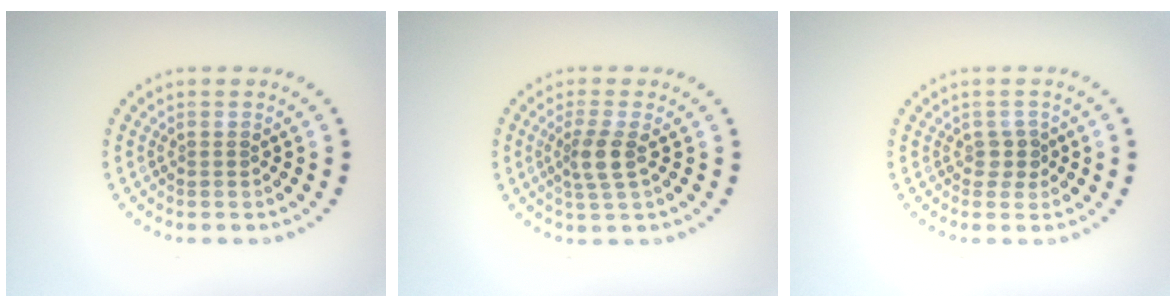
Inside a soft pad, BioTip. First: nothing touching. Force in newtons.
{"total": 2.3, "press": 2.0, "slide": 1.3}
{"total": 1.4, "press": 1.1, "slide": 0.8}